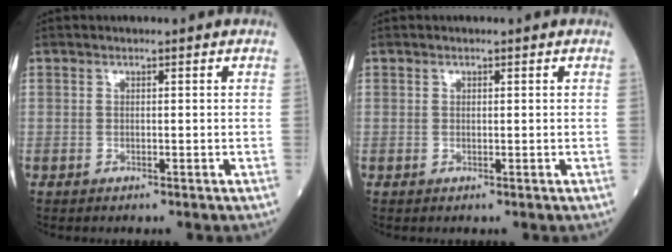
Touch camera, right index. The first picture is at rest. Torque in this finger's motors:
{"motor_torque": [-0.17, 0.11, -0.05, -0.01]}